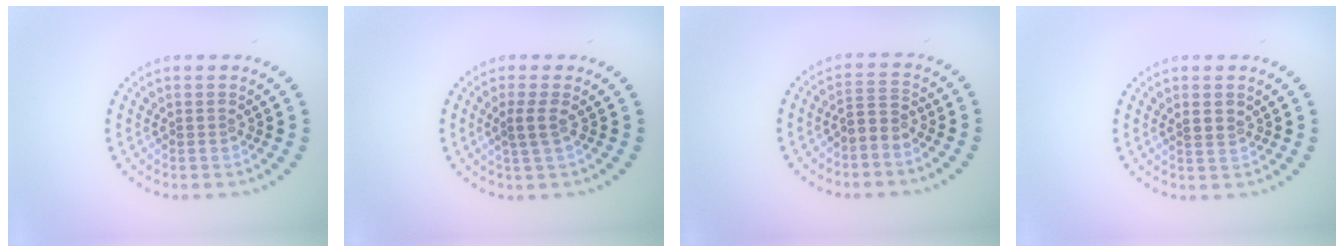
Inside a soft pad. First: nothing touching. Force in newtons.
{"total": 1.7, "press": 1.4, "slide": 1.1}
{"total": 2.0, "press": 1.5, "slide": 1.4}
{"total": 1.3, "press": 1.2, "slide": 0.5}